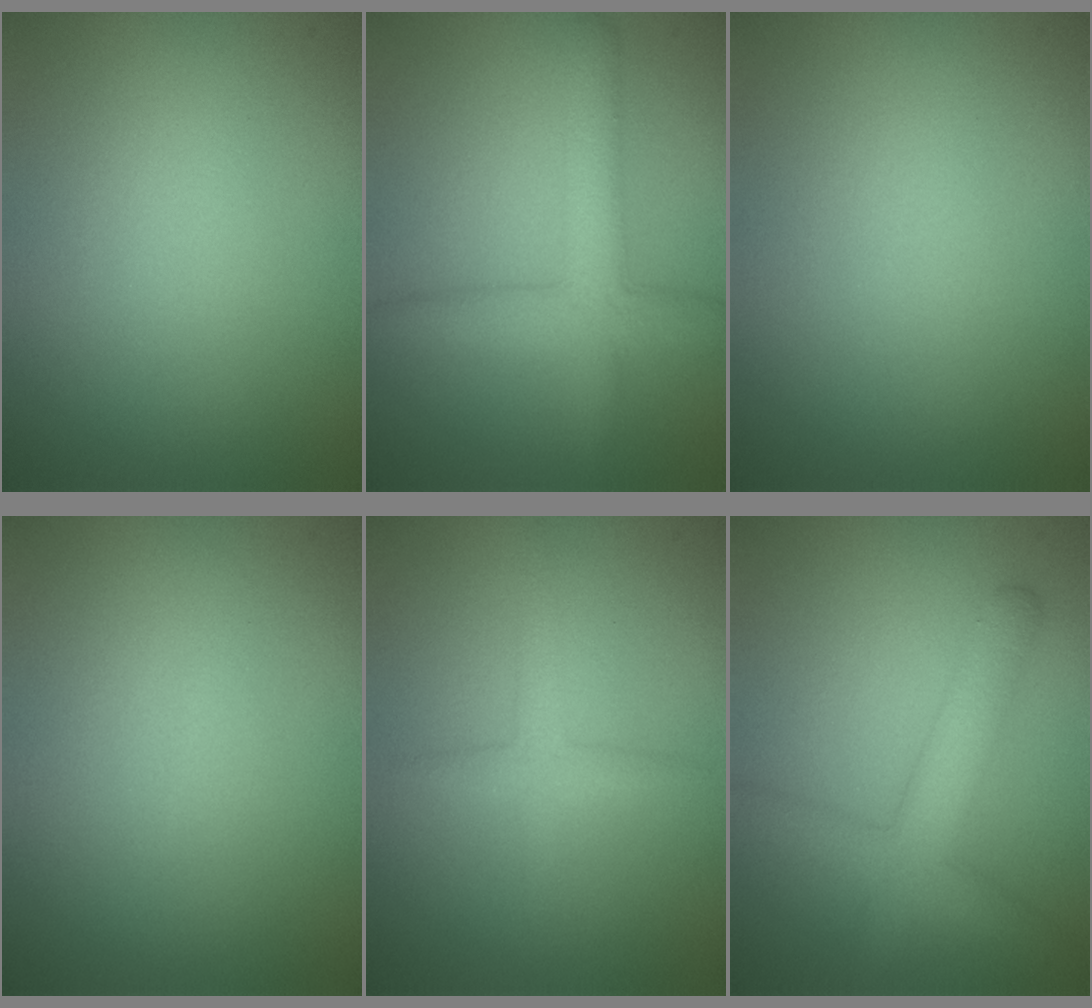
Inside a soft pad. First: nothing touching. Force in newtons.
{"total": 4.0, "press": 4.0, "slide": 0.1}
{"total": 0.0}
{"total": 0.0}
{"total": 1.7, "press": 1.7, "slide": 0.0}
{"total": 4.5, "press": 4.5, "slide": 0.2}